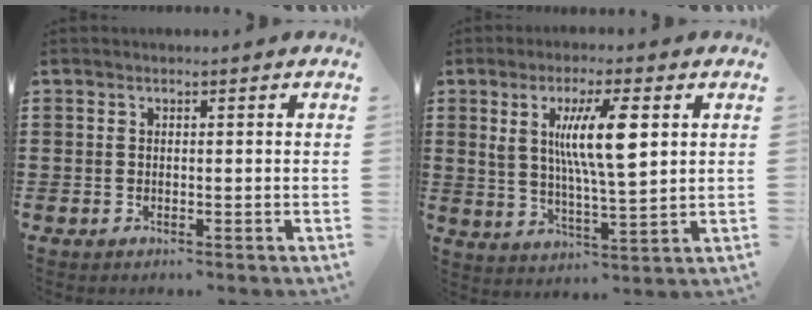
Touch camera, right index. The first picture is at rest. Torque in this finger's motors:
{"motor_torque": [1.07, -0.43, 0.91, 0.21]}